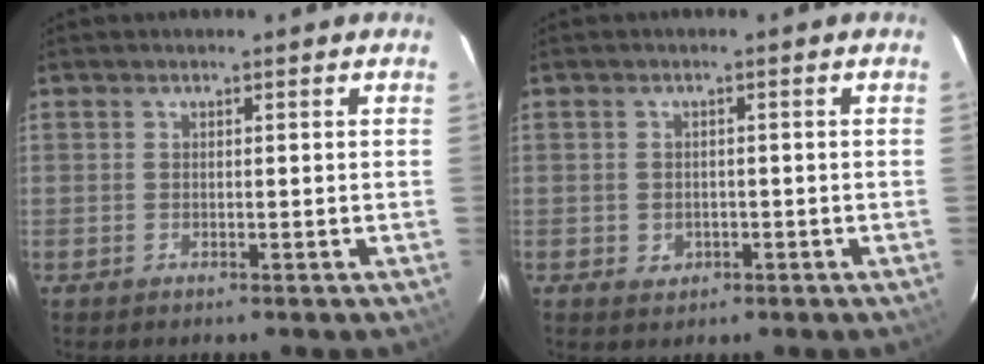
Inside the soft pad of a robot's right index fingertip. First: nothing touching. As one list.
[{"total": 2.3, "force": [-0.7, 2.1, 0.7], "torque": [-0.014, 0.001, -0.003]}]